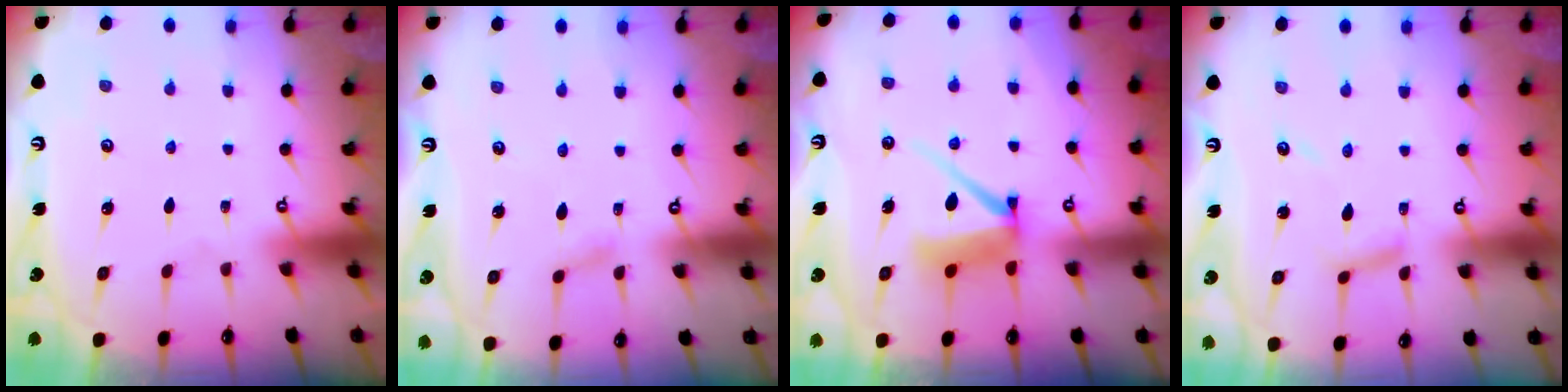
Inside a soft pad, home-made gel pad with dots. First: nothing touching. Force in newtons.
{"total": 2.6, "press": 2.6, "slide": 0.2}
{"total": 7.8, "press": 7.8, "slide": 0.9}
{"total": 6.0, "press": 6.0, "slide": 0.2}